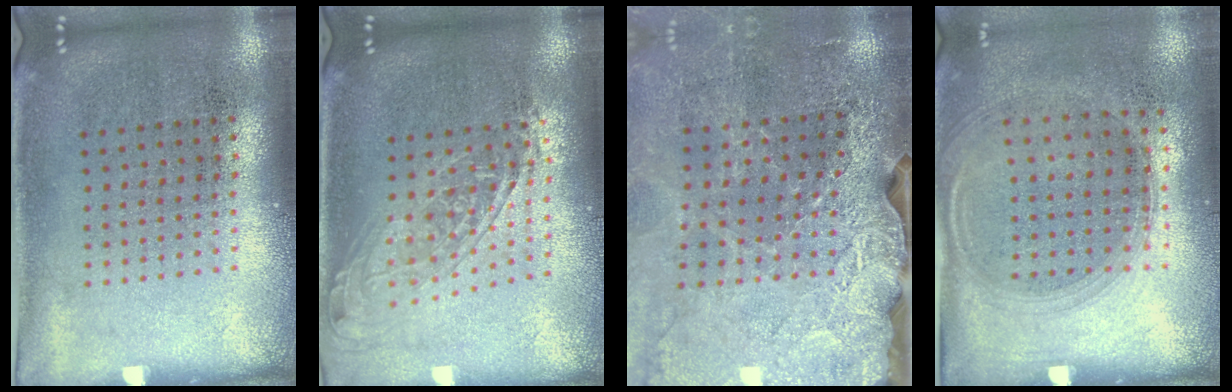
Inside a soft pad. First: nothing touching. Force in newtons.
{"total": 1.5, "press": 1.2, "slide": 0.9}
{"total": 3.2, "press": 3.1, "slide": 0.8}
{"total": 1.4, "press": 1.2, "slide": 0.7}